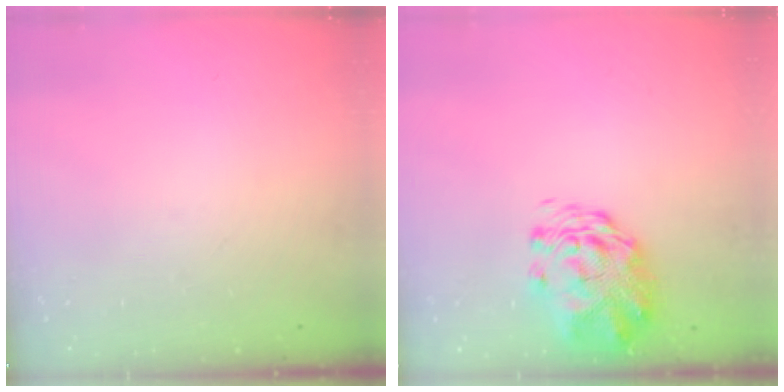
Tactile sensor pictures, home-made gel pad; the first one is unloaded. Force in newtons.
{"total": 2.9, "press": 2.7, "slide": 1.1}